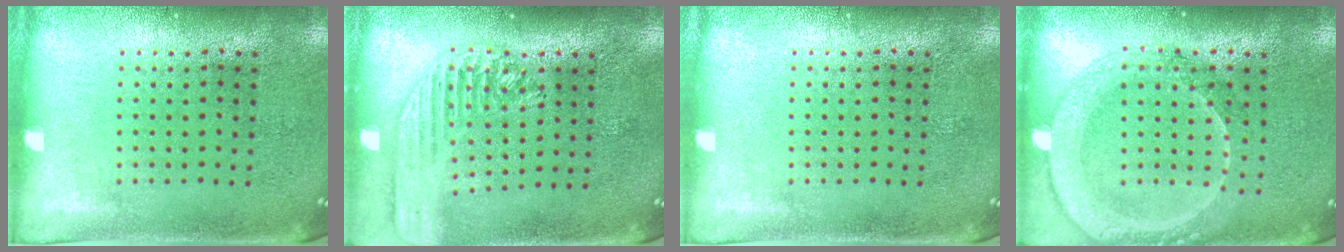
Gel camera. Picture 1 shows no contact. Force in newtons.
{"total": 1.8, "press": 1.7, "slide": 0.7}
{"total": 0.0}
{"total": 2.0, "press": 1.9, "slide": 0.6}